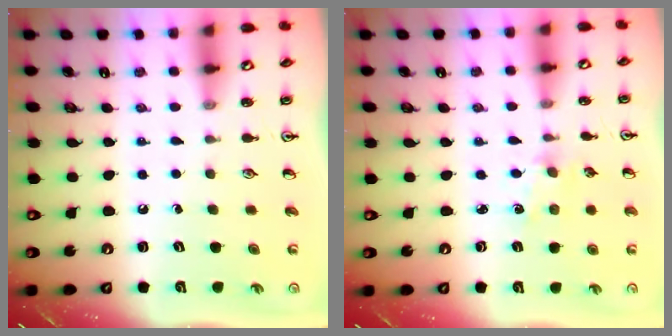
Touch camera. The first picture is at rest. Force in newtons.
{"total": 1.6, "press": 1.6, "slide": 0.4}